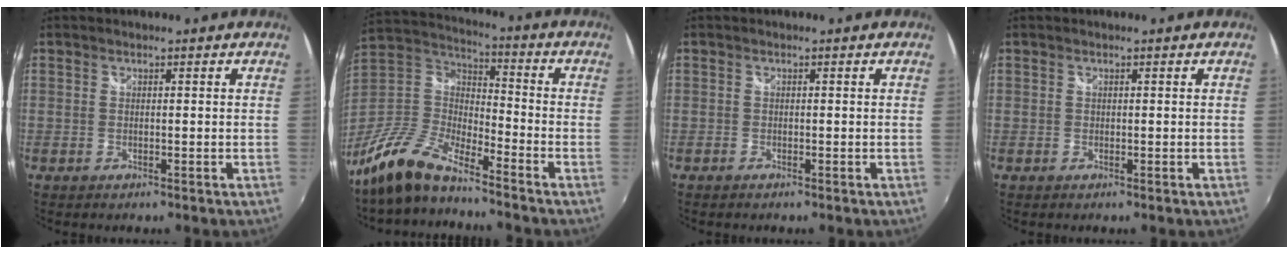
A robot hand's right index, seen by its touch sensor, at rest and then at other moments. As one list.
[{"total": 13.7, "force": [-11.0, 3.9, 7.3], "torque": [-0.173, 0.001, -0.225]}, {"total": 0.5, "force": [-0.5, 0.3, 0.1], "torque": [-0.005, -0.003, -0.011]}, {"total": 0.0}]